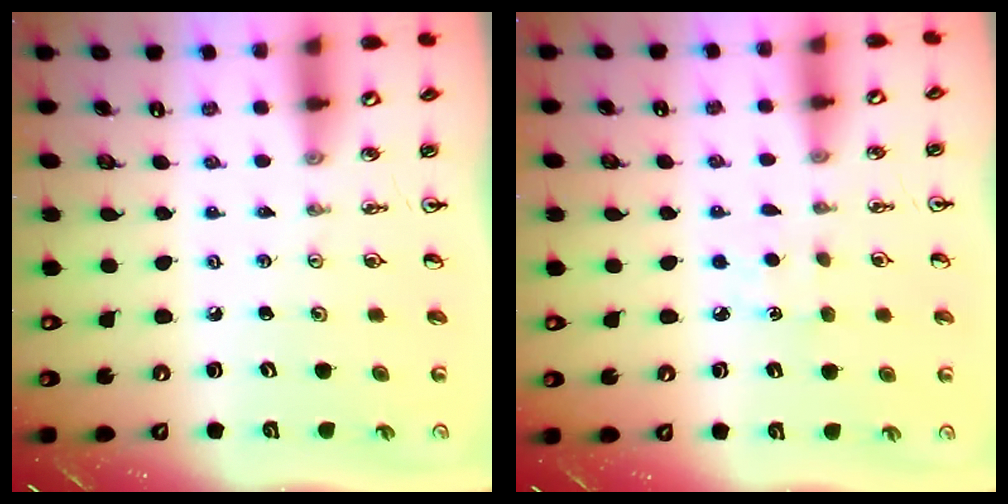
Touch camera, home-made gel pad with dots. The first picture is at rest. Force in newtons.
{"total": 3.6, "press": 3.5, "slide": 0.4}